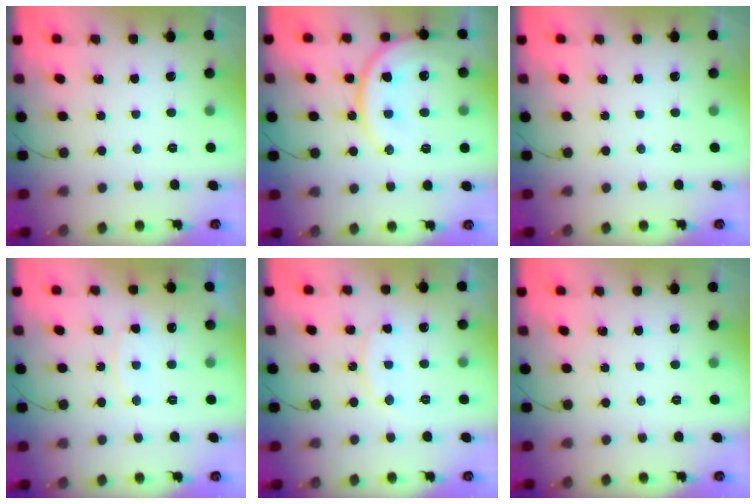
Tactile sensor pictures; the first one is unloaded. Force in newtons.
{"total": 16.6, "press": 16.5, "slide": 1.9}
{"total": 0.0}
{"total": 6.8, "press": 6.8, "slide": 0.4}
{"total": 8.3, "press": 8.3, "slide": 0.5}
{"total": 0.0}